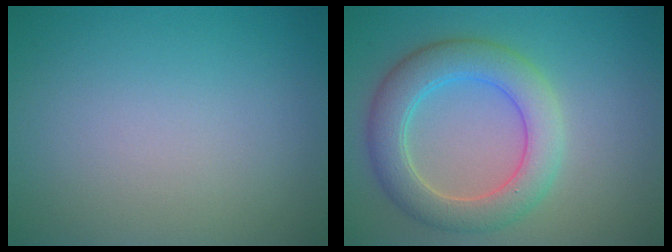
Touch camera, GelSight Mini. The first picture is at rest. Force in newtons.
{"total": 5.7, "press": 5.7, "slide": 0.5}